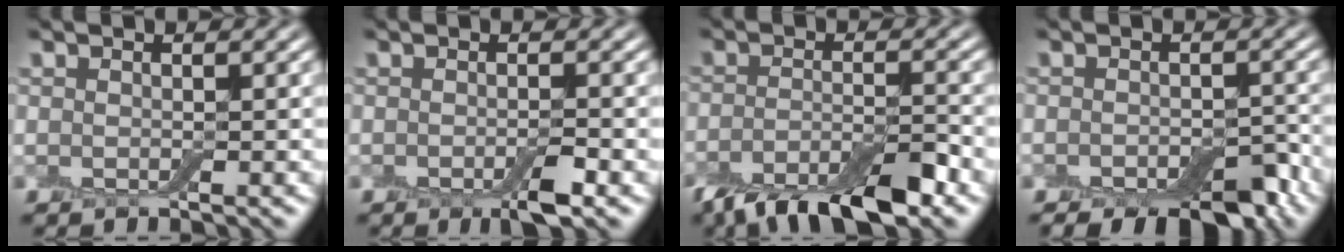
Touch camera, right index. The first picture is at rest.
{"total": 2.4, "force": [-1.3, 0.5, 1.9], "torque": [-0.034, -0.008, -0.022]}
{"total": 7.8, "force": [-5.8, 2.3, 4.7], "torque": [-0.073, -0.006, -0.105]}
{"total": 6.1, "force": [-4.6, 2.4, 3.3], "torque": [-0.035, -0.007, -0.071]}